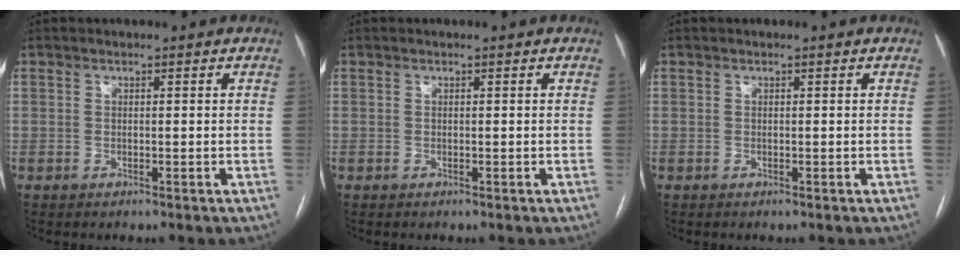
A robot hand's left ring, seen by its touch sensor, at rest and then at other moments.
{"total": 0.0}
{"total": 0.0}